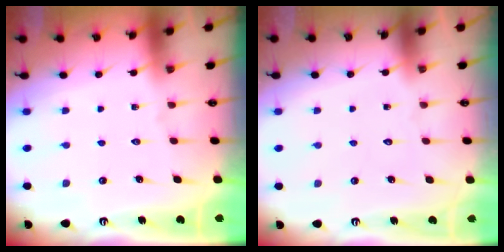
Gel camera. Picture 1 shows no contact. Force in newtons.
{"total": 1.6, "press": 1.6, "slide": 0.1}